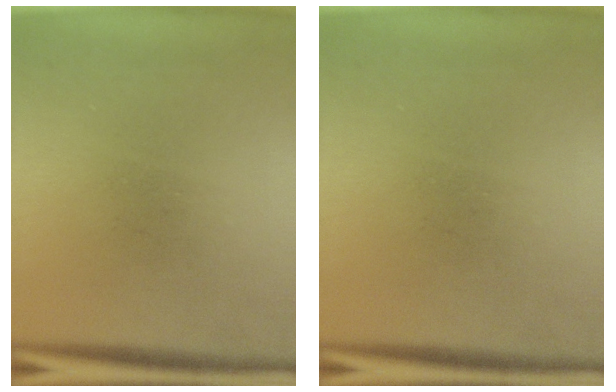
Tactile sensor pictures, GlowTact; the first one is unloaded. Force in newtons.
{"total": 0.0}